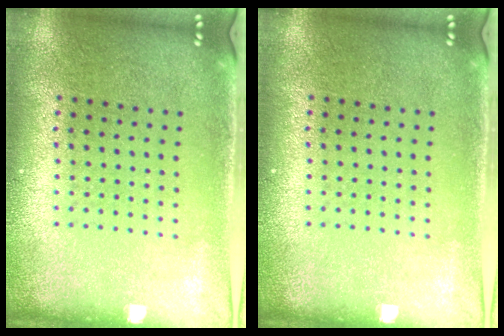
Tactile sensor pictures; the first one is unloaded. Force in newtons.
{"total": 0.0}